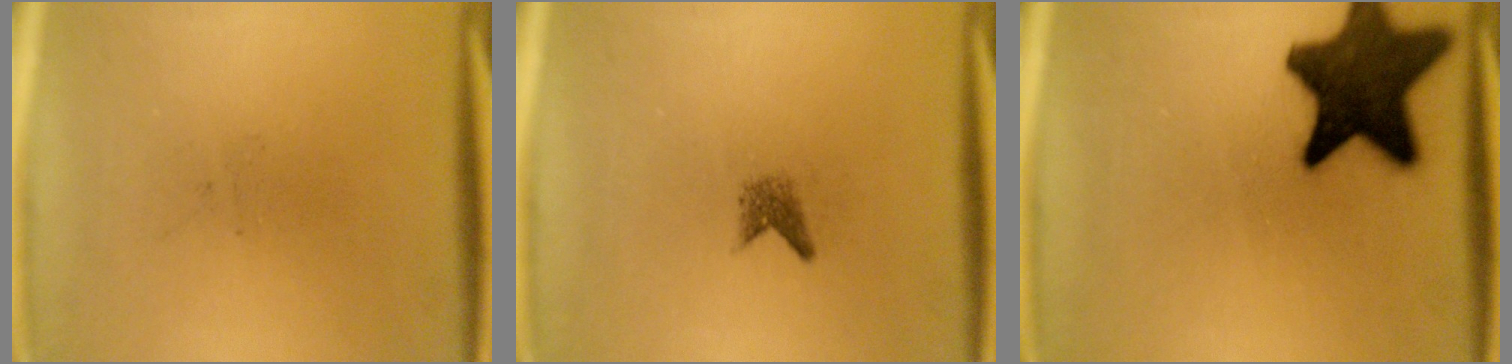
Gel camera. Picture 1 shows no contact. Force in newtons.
{"total": 1.5}
{"total": 15.6}